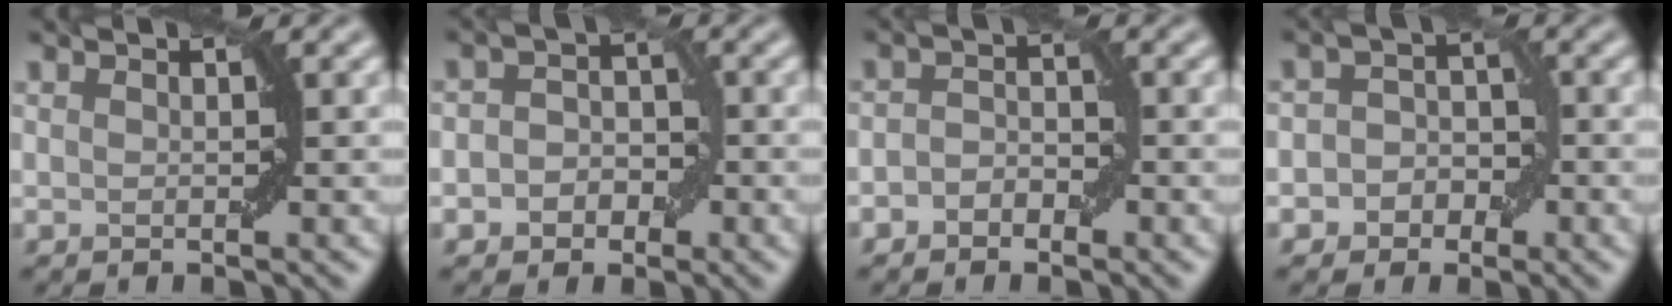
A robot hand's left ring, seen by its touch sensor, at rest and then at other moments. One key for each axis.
{"total": 3.1, "fx": -1.0, "fy": 2.5, "fz": 1.6, "tx": 0.003, "ty": 0.002, "tz": -0.025}
{"total": 1.8, "fx": -1.0, "fy": 1.2, "fz": 1.0, "tx": -0.018, "ty": 0.006, "tz": -0.020}
{"total": 3.3, "fx": -1.1, "fy": 2.8, "fz": 1.2, "tx": 0.016, "ty": 0.008, "tz": -0.029}